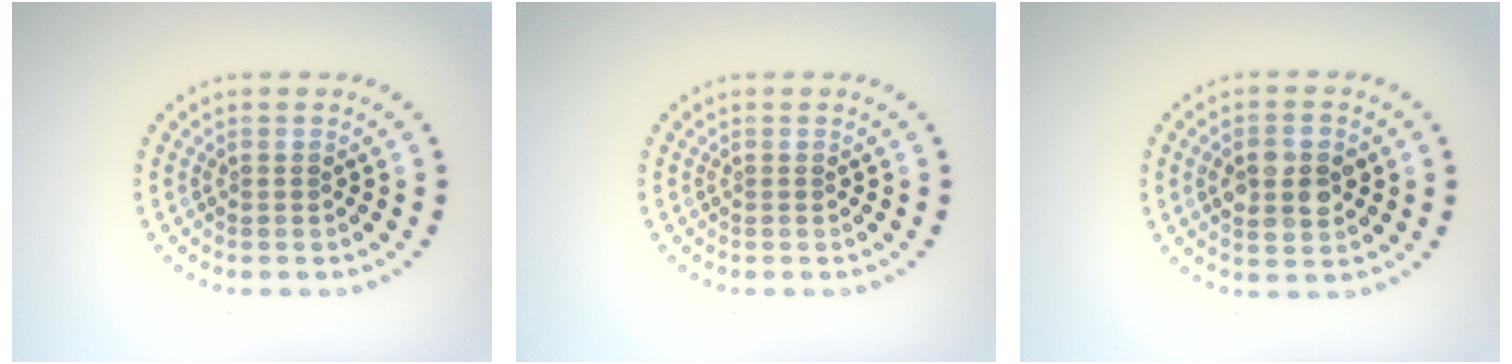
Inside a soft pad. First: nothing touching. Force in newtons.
{"total": 0.0}
{"total": 4.5, "press": 4.5, "slide": 0.1}